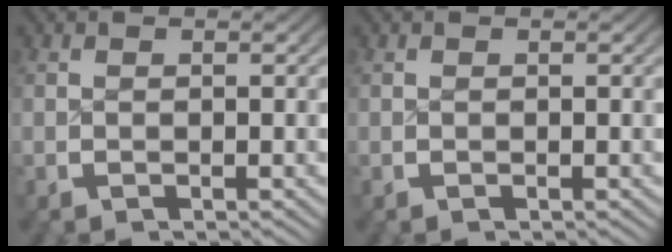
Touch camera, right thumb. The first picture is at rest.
{"total": 0.0}